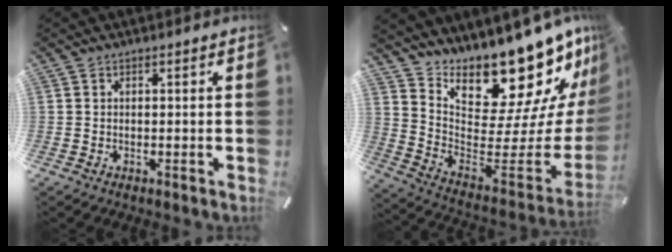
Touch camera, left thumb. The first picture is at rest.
{"total": 19.7, "force": [17.3, 6.1, 7.2], "torque": [-0.078, -0.171, 0.284]}